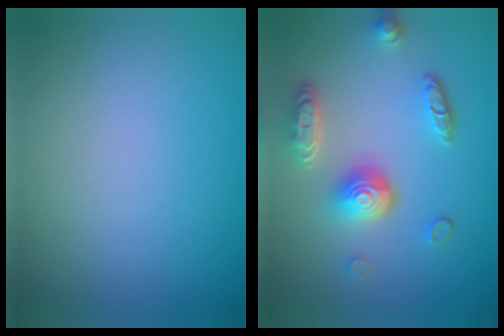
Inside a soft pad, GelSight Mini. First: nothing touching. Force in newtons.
{"total": 5.1, "press": 3.7, "slide": 3.5}